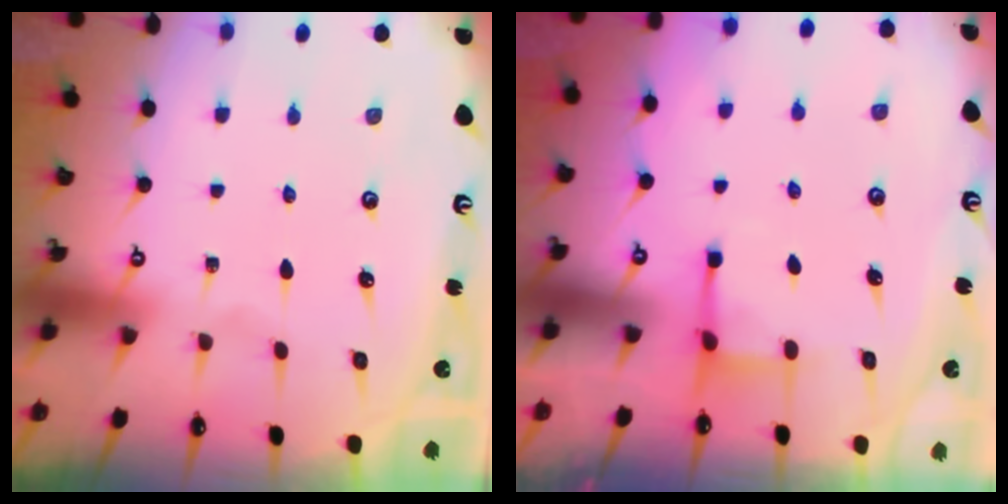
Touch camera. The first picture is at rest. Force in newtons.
{"total": 2.5, "press": 2.4, "slide": 0.5}